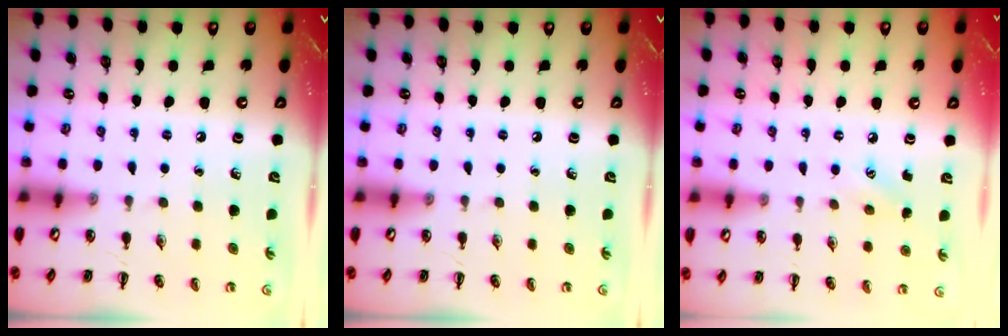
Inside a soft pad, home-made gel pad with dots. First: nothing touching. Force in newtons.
{"total": 0.0}
{"total": 5.2, "press": 5.0, "slide": 1.4}